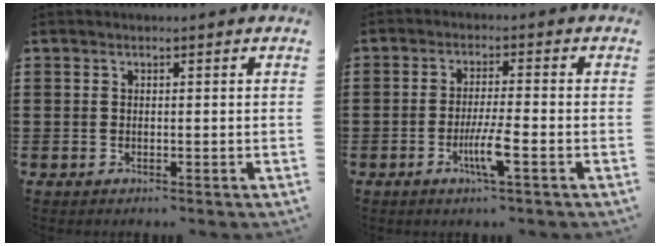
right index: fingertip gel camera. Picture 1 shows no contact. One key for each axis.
{"total": 5.3, "fx": -2.2, "fy": 0.3, "fz": 4.8, "tx": -0.092, "ty": -0.014, "tz": -0.041}